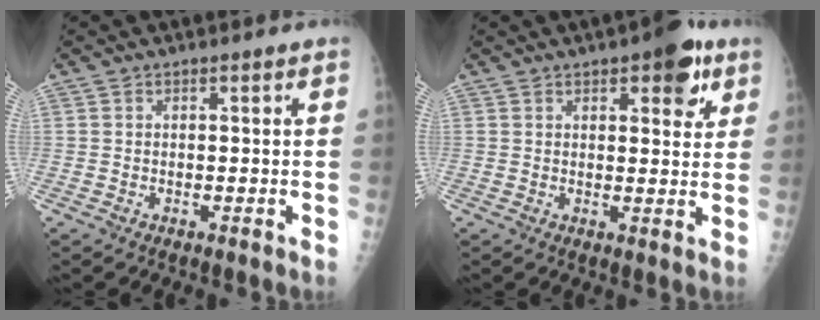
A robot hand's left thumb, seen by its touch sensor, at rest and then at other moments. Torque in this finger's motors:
{"motor_torque": [0.52, 0.57, 0.57, -0.18, 0.01]}